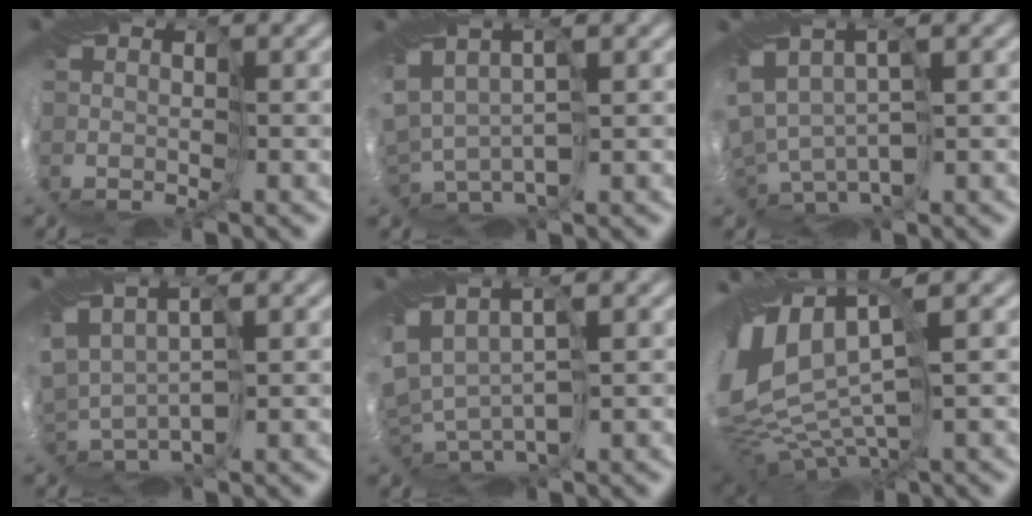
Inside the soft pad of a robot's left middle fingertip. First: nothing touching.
{"total": 1.4, "force": [0.7, 0.5, 1.1], "torque": [-0.051, 0.012, 0.026]}
{"total": 3.9, "force": [0.1, 2.2, 3.2], "torque": [-0.081, 0.009, 0.031]}
{"total": 1.2, "force": [0.6, 0.6, 0.8], "torque": [-0.041, 0.012, 0.023]}
{"total": 3.5, "force": [0.2, 1.9, 3.0], "torque": [-0.080, 0.004, 0.028]}
{"total": 11.8, "force": [2.5, 5.4, 10.1], "torque": [-0.210, 0.010, 0.072]}